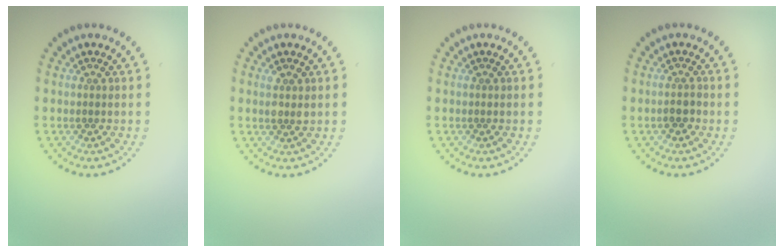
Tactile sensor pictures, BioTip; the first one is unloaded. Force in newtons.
{"total": 1.5, "press": 1.4, "slide": 0.5}
{"total": 0.0}
{"total": 1.3, "press": 1.2, "slide": 0.5}